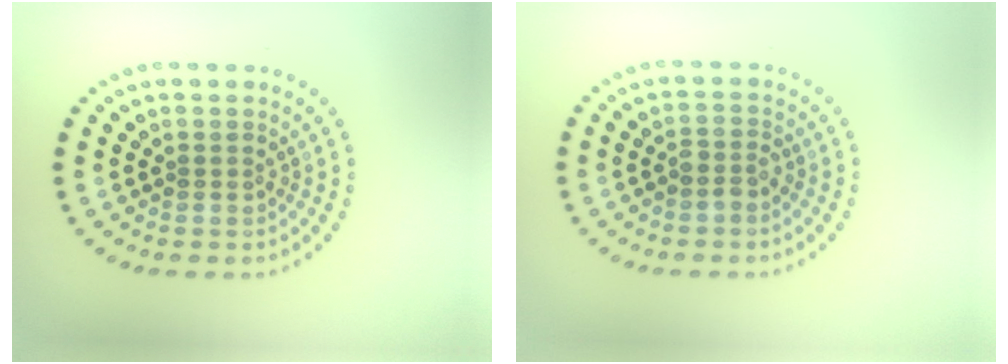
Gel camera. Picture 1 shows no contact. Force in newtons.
{"total": 1.4, "press": 1.2, "slide": 0.8}